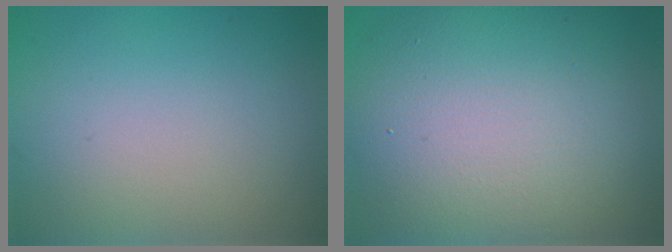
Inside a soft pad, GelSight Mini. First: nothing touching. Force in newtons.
{"total": 12.6, "press": 12.6, "slide": 0.7}